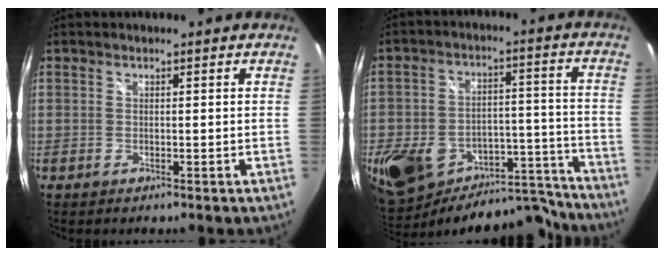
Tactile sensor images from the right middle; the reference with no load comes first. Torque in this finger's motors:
{"motor_torque": [1.07, -1.07, 0.48, 0.21]}